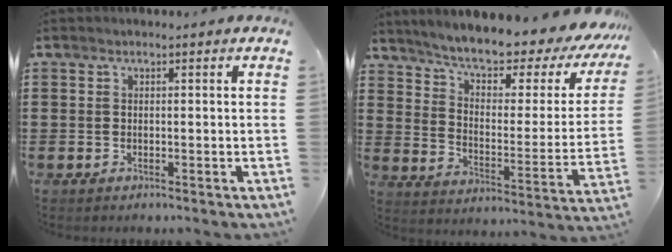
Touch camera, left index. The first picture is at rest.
{"total": 6.8, "force": [6.0, 0.8, 3.0], "torque": [-0.079, -0.048, 0.096]}